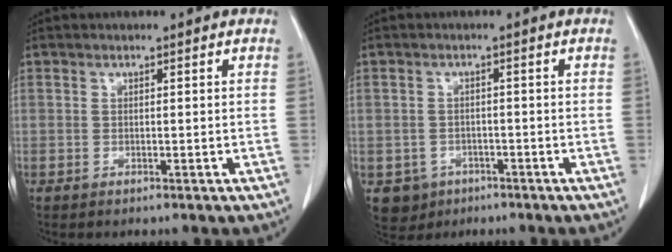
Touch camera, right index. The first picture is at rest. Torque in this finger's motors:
{"motor_torque": [-0.14, 0.02, -0.31, -0.09]}